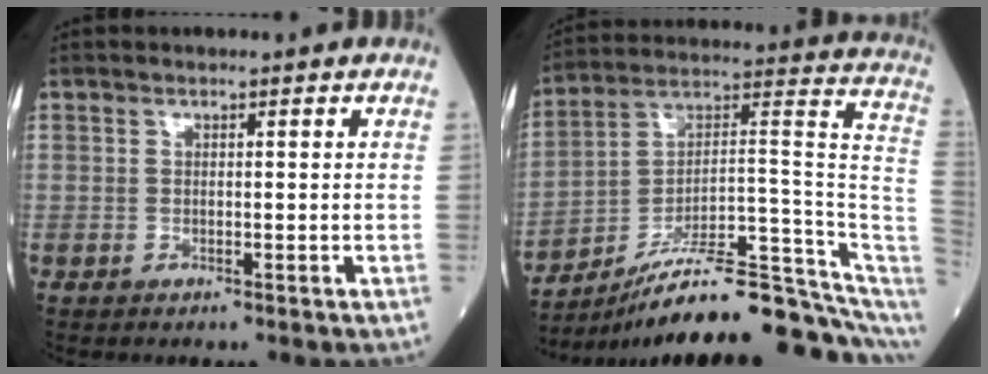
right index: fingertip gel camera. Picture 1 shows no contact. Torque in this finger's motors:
{"motor_torque": [0.96, -1.18, 0.69, 0.15]}